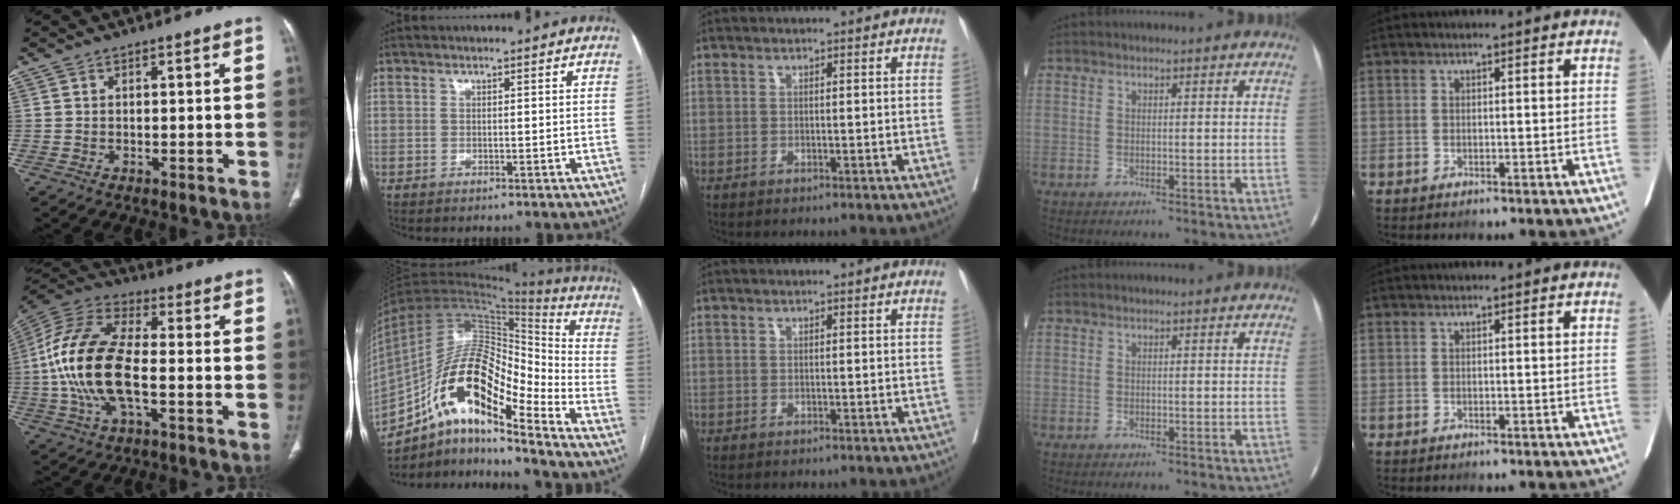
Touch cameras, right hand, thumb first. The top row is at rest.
{"thumb": {"total": 18.5, "force": [-2.5, 8.3, 16.3], "torque": [-0.344, 0.026, -0.049]}, "index": {"total": 18.7, "force": [-10.5, 5.3, 14.5], "torque": [-0.265, 0.043, -0.177]}}